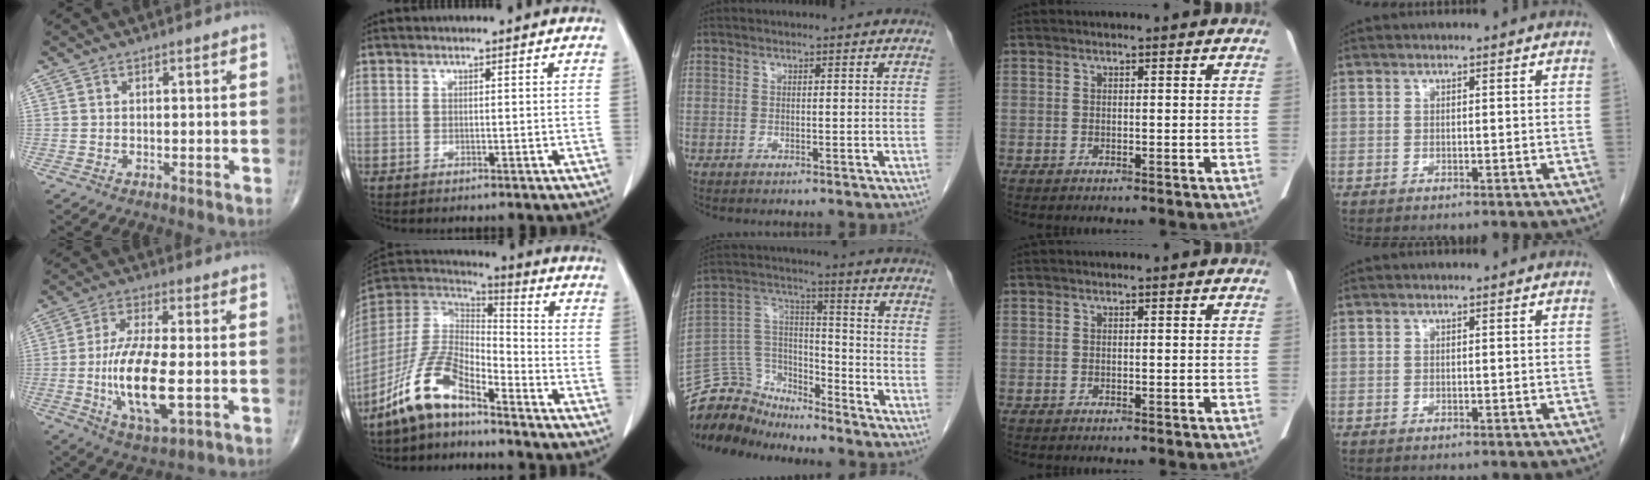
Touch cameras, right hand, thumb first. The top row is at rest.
{"thumb": {"total": 14.8, "force": [-2.3, 5.2, 13.6], "torque": [-0.263, -0.007, -0.039]}, "index": {"total": 11.5, "force": [-8.4, 3.5, 7.1], "torque": [-0.158, 0.015, -0.167]}, "middle": {"total": 11.8, "force": [-11.3, 3.3, 0.6], "torque": [-0.018, 0.052, -0.216]}}